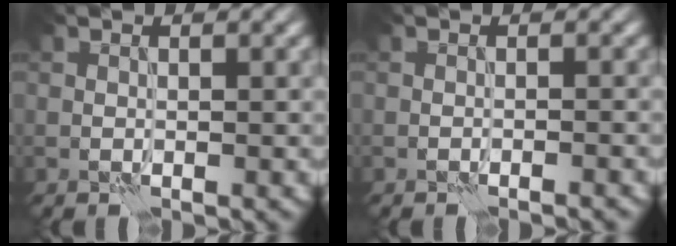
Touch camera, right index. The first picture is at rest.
{"total": 1.0, "force": [-0.9, 0.1, 0.4], "torque": [0.004, 0.000, -0.021]}